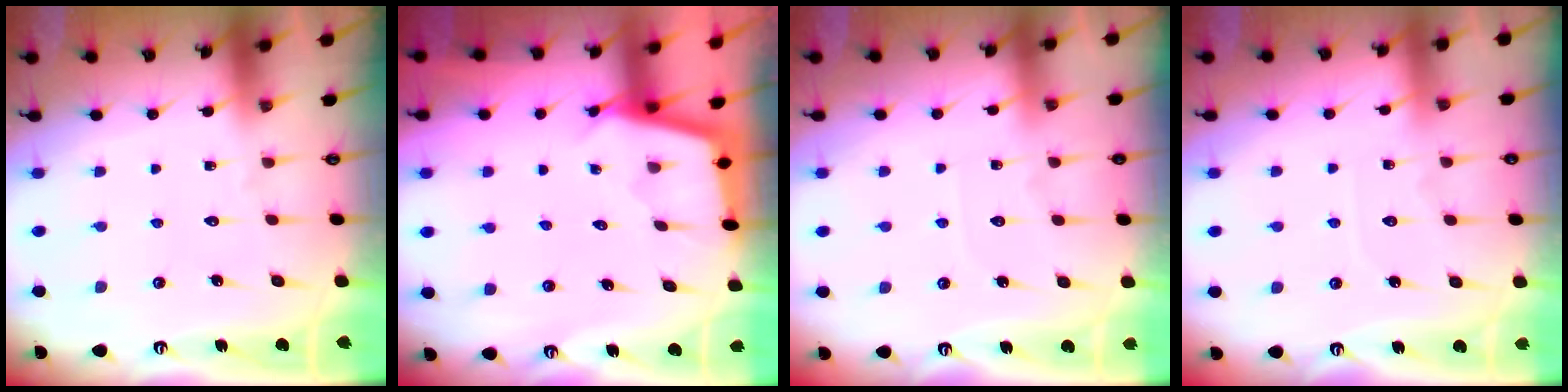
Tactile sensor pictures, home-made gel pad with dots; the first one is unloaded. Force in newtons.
{"total": 2.2, "press": 2.2, "slide": 0.1}
{"total": 4.7, "press": 4.6, "slide": 0.5}
{"total": 2.8, "press": 2.8, "slide": 0.4}